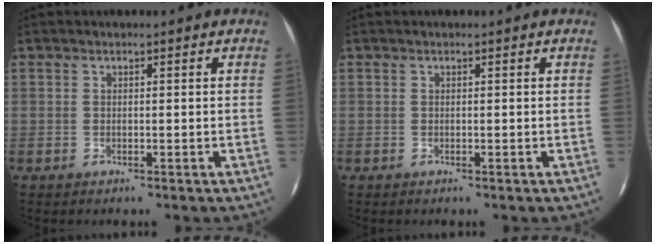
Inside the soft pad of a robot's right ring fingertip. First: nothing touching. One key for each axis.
{"total": 0.0}